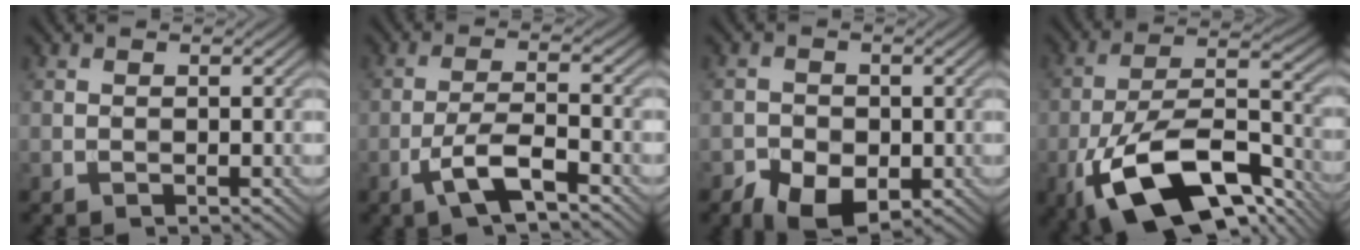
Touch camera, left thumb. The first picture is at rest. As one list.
[{"total": 5.9, "force": [-3.3, 1.5, 4.7], "torque": [-0.096, 0.006, -0.068]}, {"total": 6.0, "force": [-3.3, 4.1, 3.0], "torque": [-0.045, -0.006, -0.056]}, {"total": 17.7, "force": [-9.9, 7.4, 12.7], "torque": [-0.242, -0.028, -0.179]}]